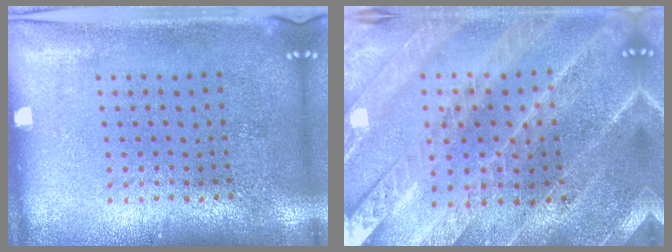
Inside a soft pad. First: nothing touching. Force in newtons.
{"total": 2.8, "press": 2.7, "slide": 0.4}